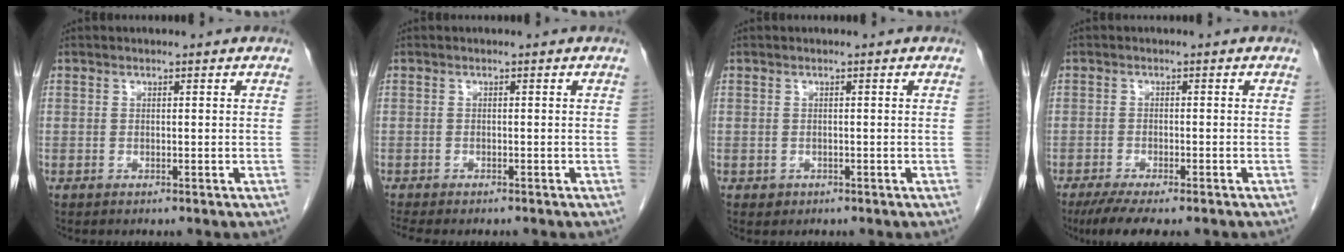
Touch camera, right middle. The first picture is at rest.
{"total": 4.9, "force": [-4.3, 1.1, 2.1], "torque": [-0.028, -0.009, -0.061]}
{"total": 0.8, "force": [-0.4, 0.7, 0.1], "torque": [-0.006, 0.002, -0.002]}
{"total": 7.8, "force": [-6.2, 1.4, 4.5], "torque": [-0.065, -0.014, -0.094]}